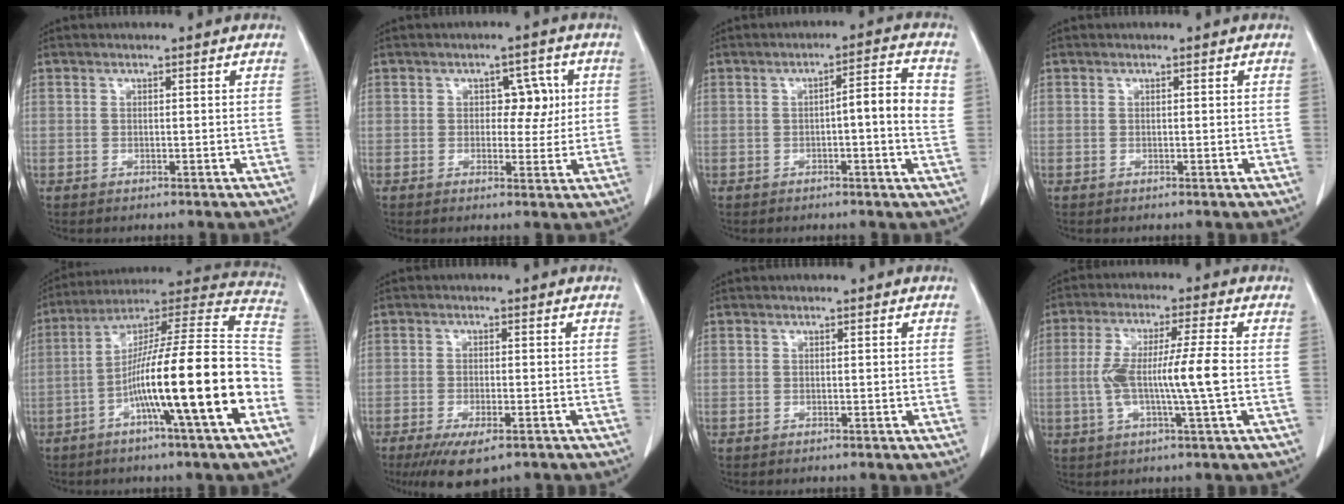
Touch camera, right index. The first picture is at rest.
{"total": 4.5, "force": [0.8, 2.7, 3.4], "torque": [-0.039, 0.012, 0.013]}
{"total": 6.2, "force": [0.3, 0.6, 6.2], "torque": [-0.086, 0.012, -0.001]}
{"total": 0.0}
{"total": 21.7, "force": [-7.3, -0.1, 20.4], "torque": [-0.292, 0.005, -0.128]}
{"total": 7.1, "force": [-4.6, 2.0, 4.9], "torque": [-0.082, -0.016, -0.068]}
{"total": 0.0}
{"total": 9.7, "force": [-0.9, -0.3, 9.6], "torque": [-0.187, 0.006, -0.020]}